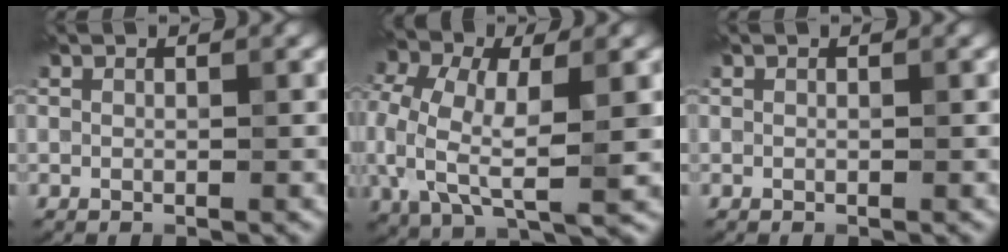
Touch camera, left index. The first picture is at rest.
{"total": 10.0, "force": [-0.5, 5.7, 8.2], "torque": [-0.187, -0.004, -0.012]}
{"total": 0.0}